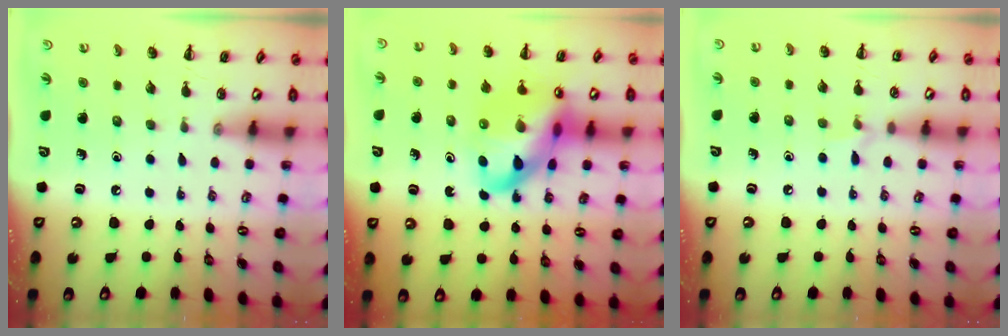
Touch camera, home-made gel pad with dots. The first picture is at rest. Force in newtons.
{"total": 18.6, "press": 18.4, "slide": 2.8}
{"total": 5.0, "press": 4.7, "slide": 1.7}